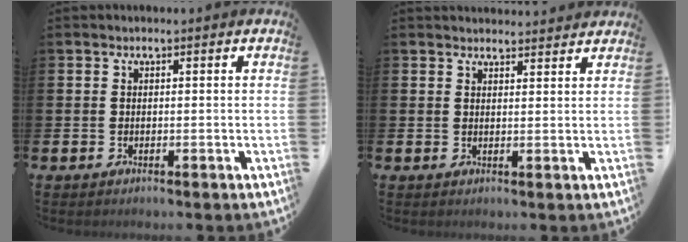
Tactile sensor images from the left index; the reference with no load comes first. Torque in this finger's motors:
{"motor_torque": [-0.60, -0.71, -0.01, -0.01]}